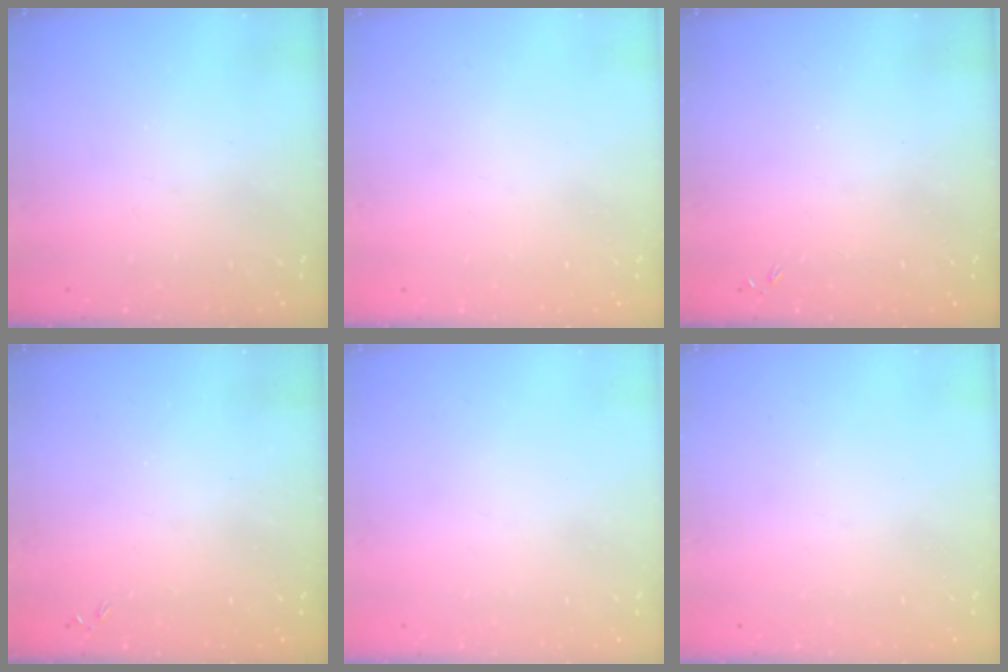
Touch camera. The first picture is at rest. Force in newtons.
{"total": 0.0}
{"total": 0.0}
{"total": 0.0}
{"total": 0.0}
{"total": 0.0}